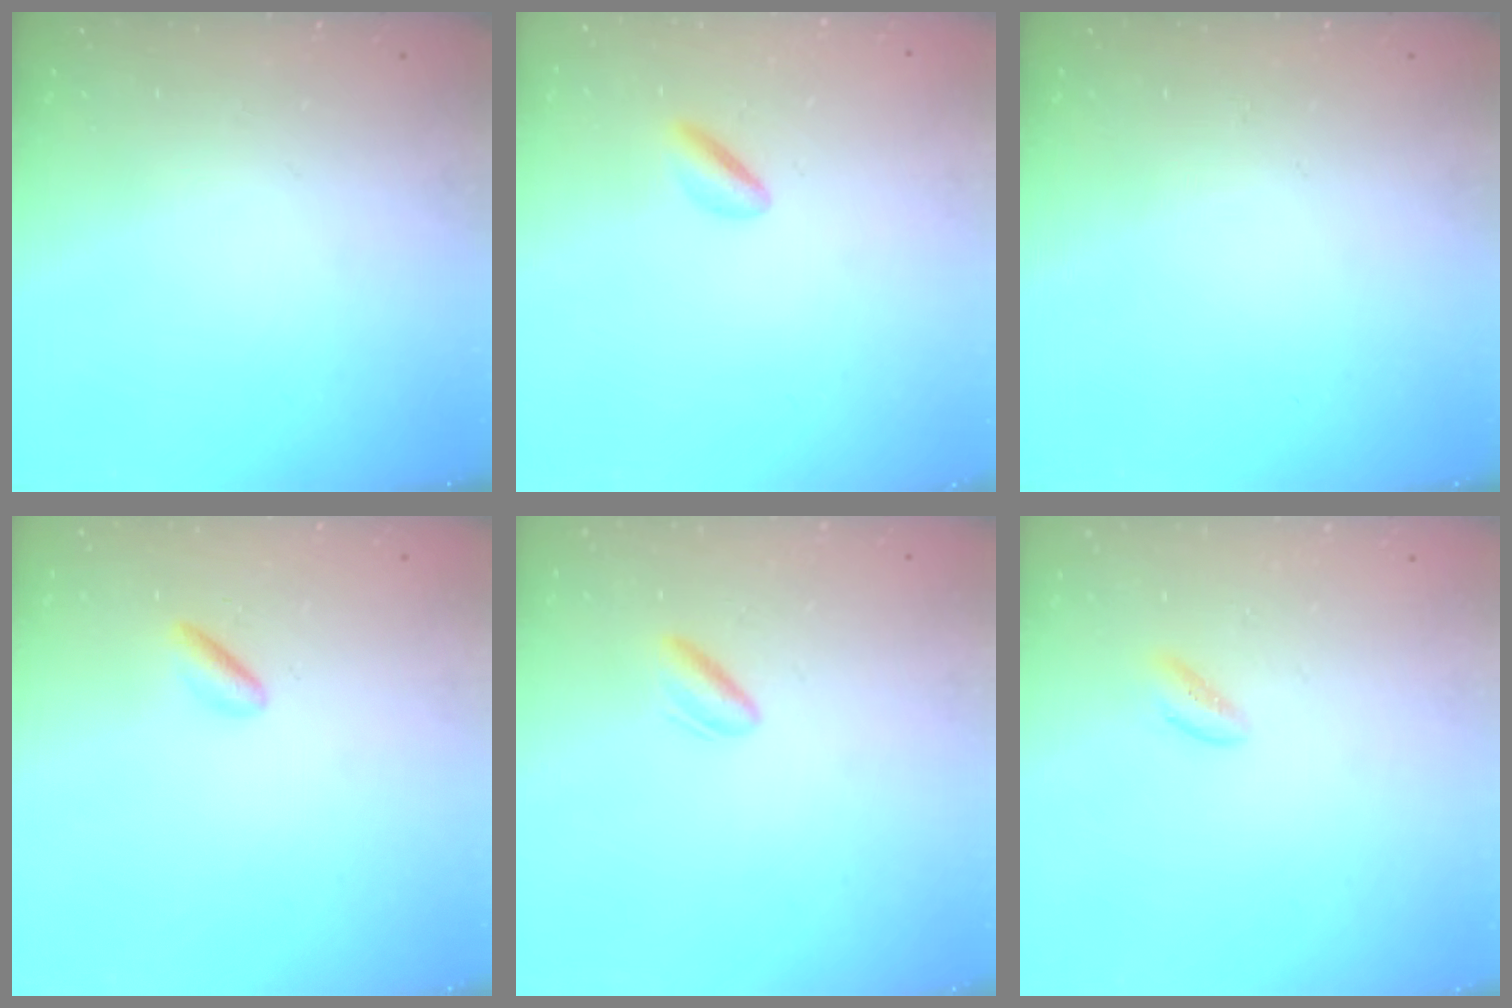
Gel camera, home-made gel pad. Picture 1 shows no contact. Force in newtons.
{"total": 1.8, "press": 1.6, "slide": 0.9}
{"total": 0.0}
{"total": 3.0, "press": 2.7, "slide": 1.2}
{"total": 2.8, "press": 2.5, "slide": 1.3}
{"total": 1.1, "press": 0.9, "slide": 0.6}